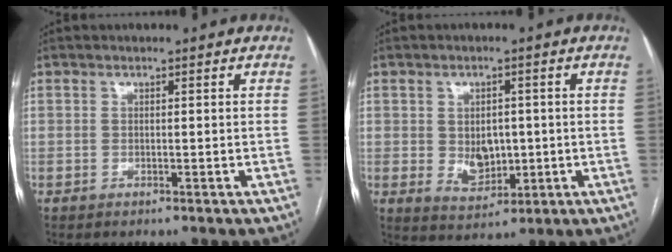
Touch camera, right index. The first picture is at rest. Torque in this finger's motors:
{"motor_torque": [0.63, 0.38, 0.36, 0.07]}